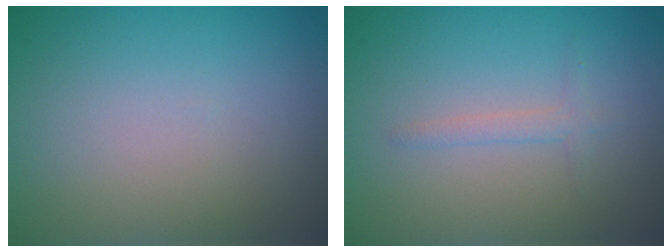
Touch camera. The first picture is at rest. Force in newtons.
{"total": 1.1, "press": 1.1, "slide": 0.1}